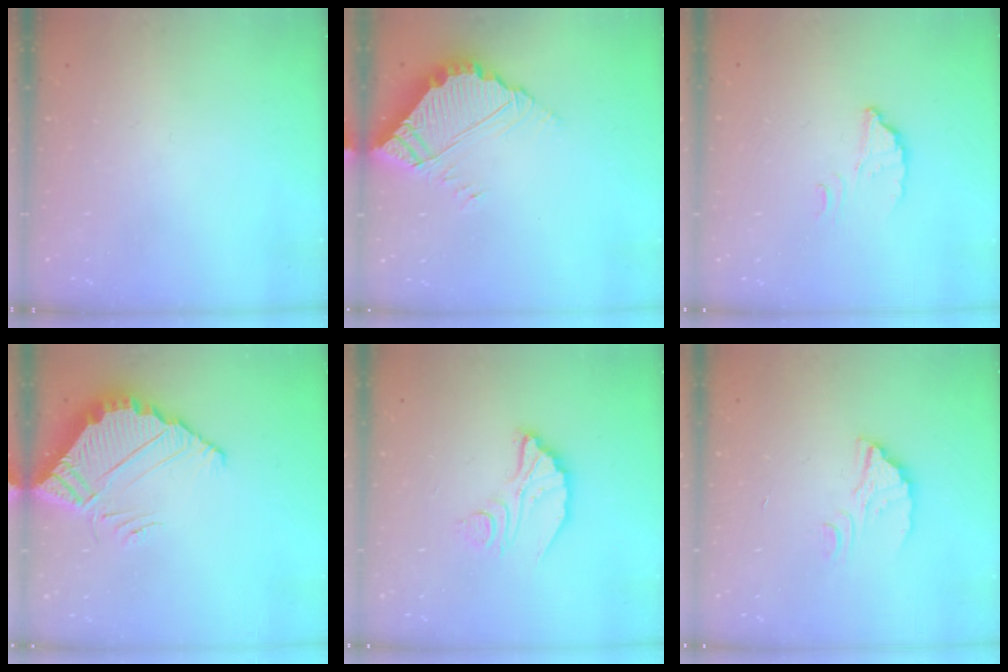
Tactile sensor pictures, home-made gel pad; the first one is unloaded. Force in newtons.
{"total": 6.7, "press": 6.7, "slide": 0.4}
{"total": 2.8, "press": 2.8, "slide": 0.1}
{"total": 5.9, "press": 5.9, "slide": 0.3}
{"total": 6.9, "press": 6.9, "slide": 0.7}
{"total": 2.7, "press": 2.7, "slide": 0.1}